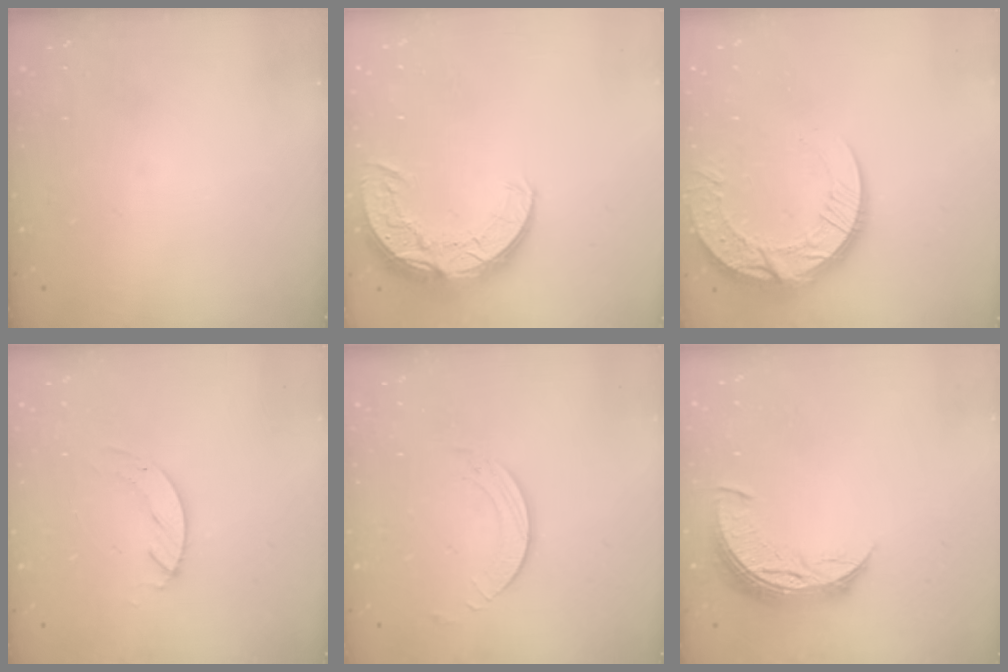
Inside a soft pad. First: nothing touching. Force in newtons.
{"total": 11.0, "press": 10.9, "slide": 0.8}
{"total": 15.3, "press": 15.2, "slide": 1.4}
{"total": 3.4, "press": 3.4, "slide": 0.4}
{"total": 1.9, "press": 1.9, "slide": 0.1}
{"total": 8.6, "press": 8.6, "slide": 0.8}